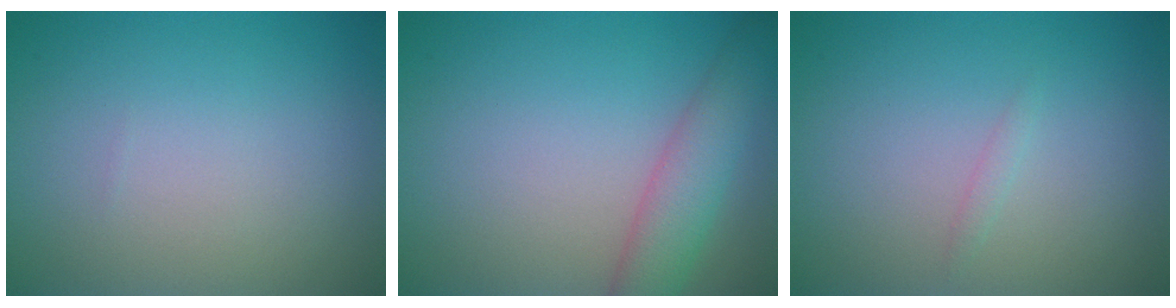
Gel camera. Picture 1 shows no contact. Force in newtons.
{"total": 4.0, "press": 4.0, "slide": 0.2}
{"total": 0.6, "press": 0.6, "slide": 0.0}